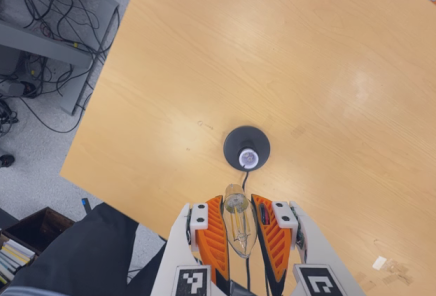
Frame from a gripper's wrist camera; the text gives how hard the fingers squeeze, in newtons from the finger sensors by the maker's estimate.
{"total": 22.9, "left": 24.4, "right": 21.4}